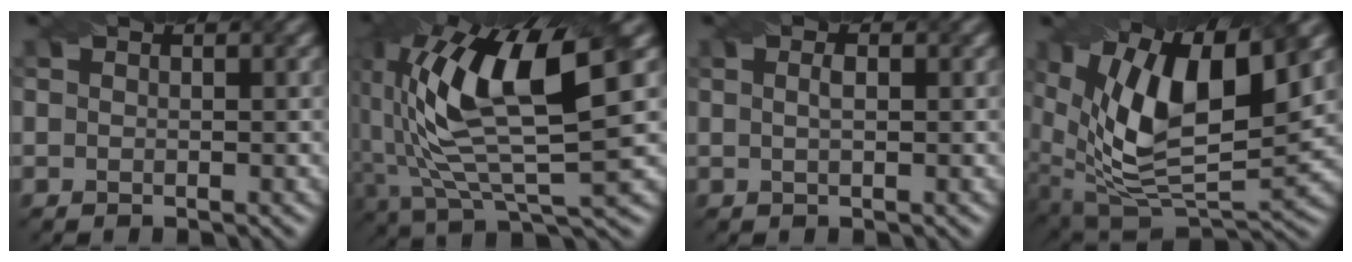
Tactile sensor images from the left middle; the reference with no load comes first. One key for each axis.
{"total": 13.2, "fx": 2.8, "fy": 4.6, "fz": 12.0, "tx": -0.243, "ty": 0.006, "tz": 0.055}
{"total": 1.3, "fx": 0.3, "fy": 0.4, "fz": 1.2, "tx": -0.018, "ty": -0.005, "tz": 0.003}
{"total": 13.6, "fx": 4.7, "fy": 6.2, "fz": 11.1, "tx": -0.207, "ty": 0.004, "tz": 0.087}